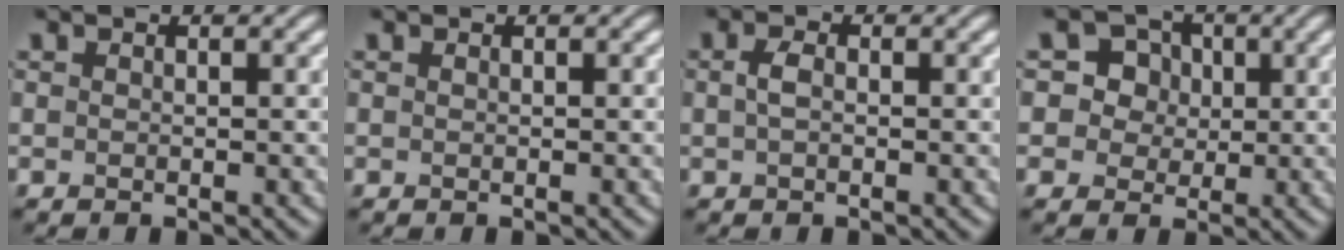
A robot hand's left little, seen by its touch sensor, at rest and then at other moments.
{"total": 0.0}
{"total": 1.4, "force": [0.0, 0.8, 1.2], "torque": [-0.028, 0.003, -0.003]}
{"total": 5.5, "force": [2.1, 4.7, 1.8], "torque": [-0.026, 0.021, 0.024]}